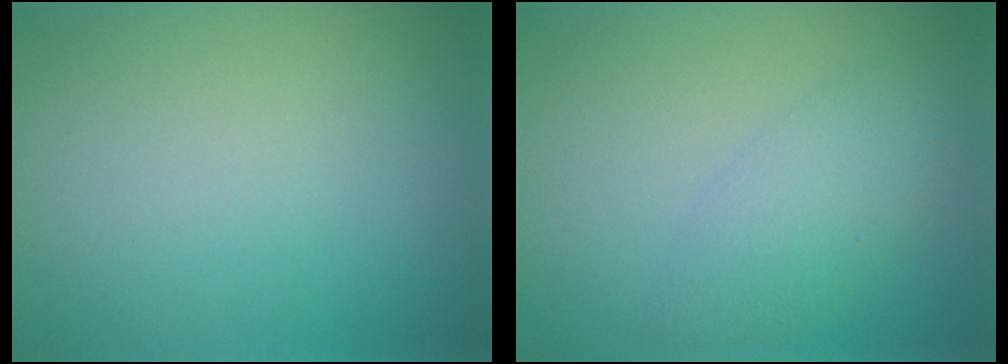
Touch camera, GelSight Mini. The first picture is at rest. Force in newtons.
{"total": 1.9, "press": 1.9, "slide": 0.2}